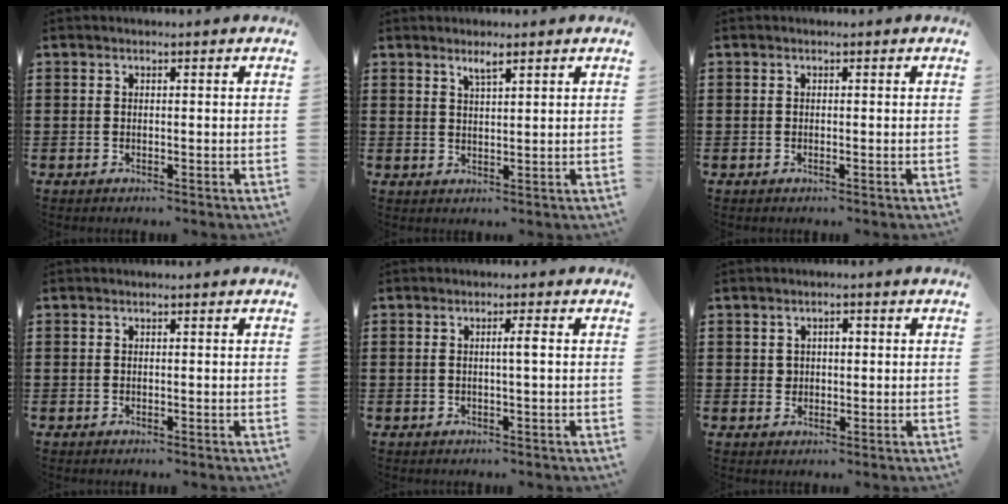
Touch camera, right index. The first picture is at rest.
{"total": 2.1, "force": [1.6, 0.3, 1.3], "torque": [-0.028, 0.002, 0.027]}
{"total": 0.0}
{"total": 0.0}
{"total": 1.9, "force": [0.0, -0.1, 1.9], "torque": [-0.035, -0.001, -0.003]}
{"total": 1.7, "force": [0.4, 1.4, 0.9], "torque": [-0.021, 0.010, 0.005]}